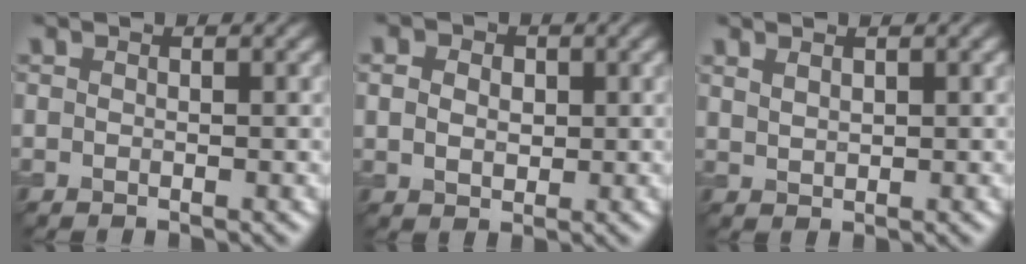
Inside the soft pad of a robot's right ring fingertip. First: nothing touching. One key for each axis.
{"total": 3.4, "fx": 1.0, "fy": 2.6, "fz": 1.9, "tx": -0.034, "ty": 0.012, "tz": 0.003}
{"total": 1.2, "fx": 0.9, "fy": 0.5, "fz": 0.5, "tx": -0.016, "ty": -0.001, "tz": 0.023}